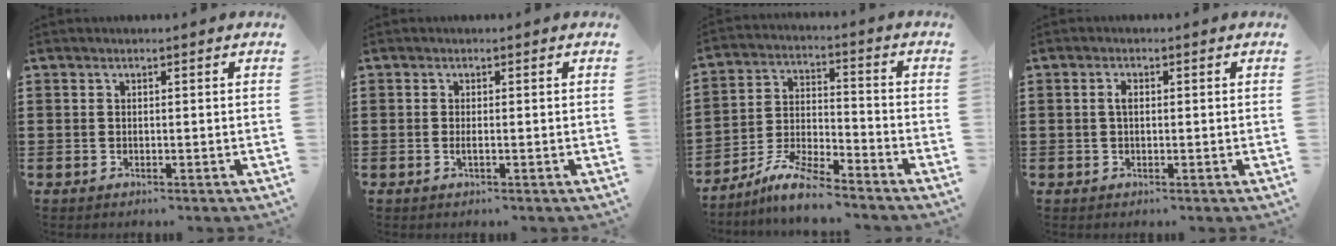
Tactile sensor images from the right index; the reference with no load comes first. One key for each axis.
{"total": 0.9, "fx": -0.2, "fy": 0.0, "fz": 0.9, "tx": -0.016, "ty": -0.003, "tz": -0.003}
{"total": 7.3, "fx": -6.6, "fy": 0.9, "fz": 3.0, "tx": -0.073, "ty": 0.003, "tz": -0.130}
{"total": 1.6, "fx": 0.2, "fy": 0.8, "fz": 1.4, "tx": -0.029, "ty": 0.004, "tz": 0.001}